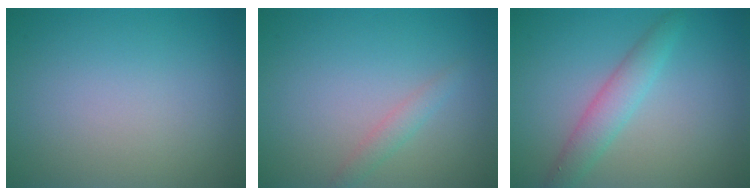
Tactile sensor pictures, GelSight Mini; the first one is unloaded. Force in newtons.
{"total": 1.3, "press": 1.3, "slide": 0.1}
{"total": 2.8, "press": 2.8, "slide": 0.0}